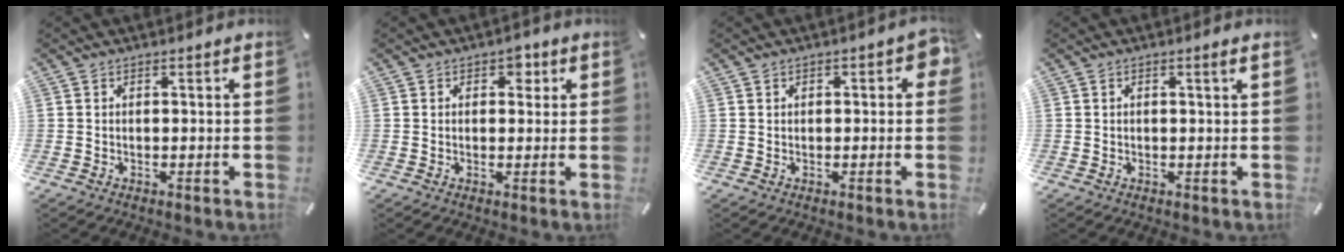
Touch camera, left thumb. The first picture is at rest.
{"total": 2.9, "force": [1.1, 2.2, 1.6], "torque": [-0.003, -0.005, 0.009]}
{"total": 2.8, "force": [0.3, 1.7, 2.2], "torque": [-0.017, 0.001, 0.000]}
{"total": 1.2, "force": [0.4, 0.2, 1.1], "torque": [-0.021, 0.002, 0.007]}